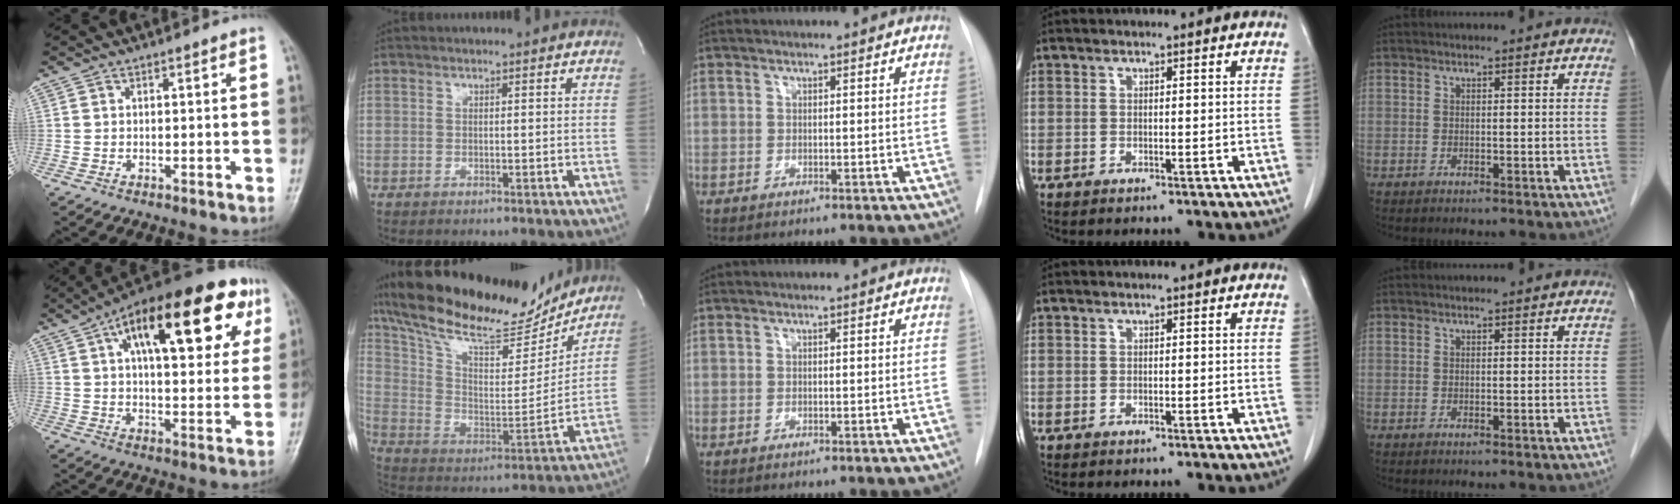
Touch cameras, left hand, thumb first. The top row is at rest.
{"thumb": {"total": 26.3, "force": [11.1, 11.2, 21.0], "torque": [-0.284, 0.015, 0.160]}, "index": {"total": 25.5, "force": [21.8, 6.0, 11.8], "torque": [-0.221, -0.003, 0.344]}}